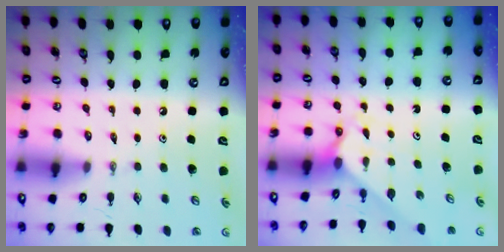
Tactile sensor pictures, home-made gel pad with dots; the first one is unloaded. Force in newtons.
{"total": 2.1, "press": 2.1, "slide": 0.2}